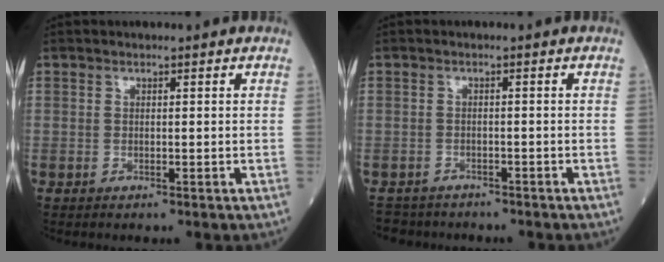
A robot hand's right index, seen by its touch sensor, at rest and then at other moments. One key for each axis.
{"total": 4.4, "fx": -4.0, "fy": 1.9, "fz": -0.3, "tx": 0.005, "ty": -0.003, "tz": -0.067}